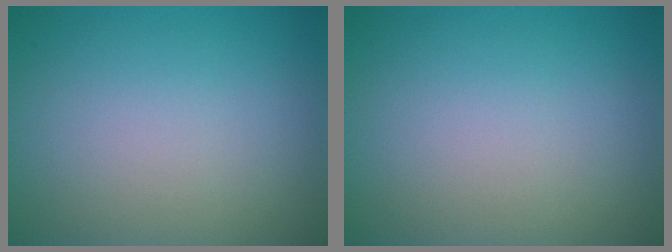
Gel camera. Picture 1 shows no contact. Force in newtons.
{"total": 0.0}